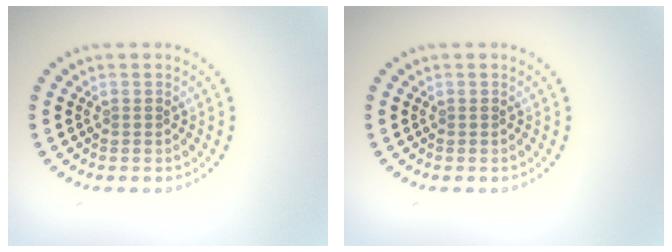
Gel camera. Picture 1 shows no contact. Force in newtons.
{"total": 0.0}